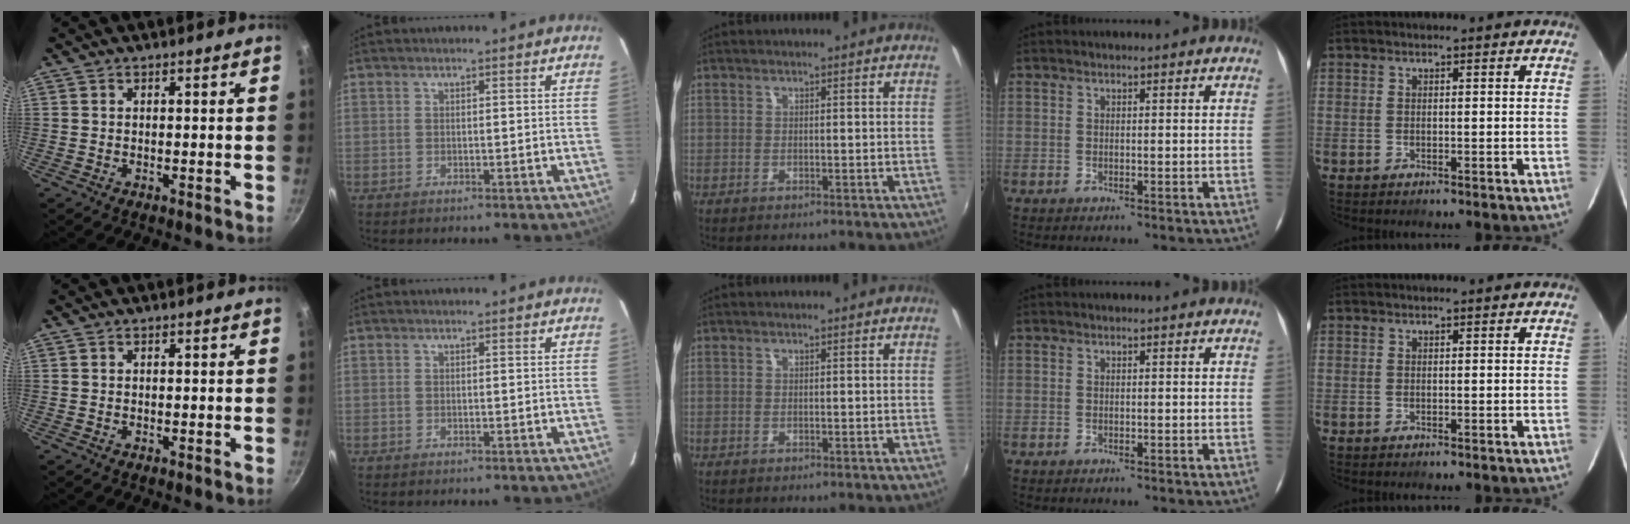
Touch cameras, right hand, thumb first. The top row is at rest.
{}